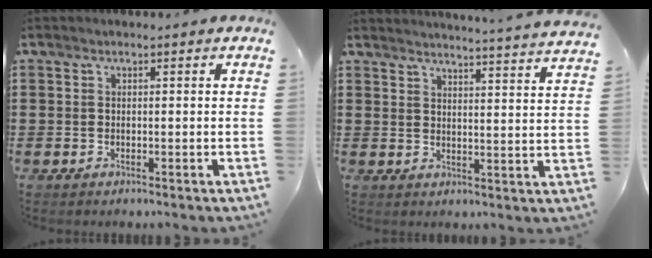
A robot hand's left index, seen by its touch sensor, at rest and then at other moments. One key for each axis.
{"total": 3.8, "fx": 3.6, "fy": -1.1, "fz": 0.3, "tx": -0.014, "ty": -0.035, "tz": 0.057}